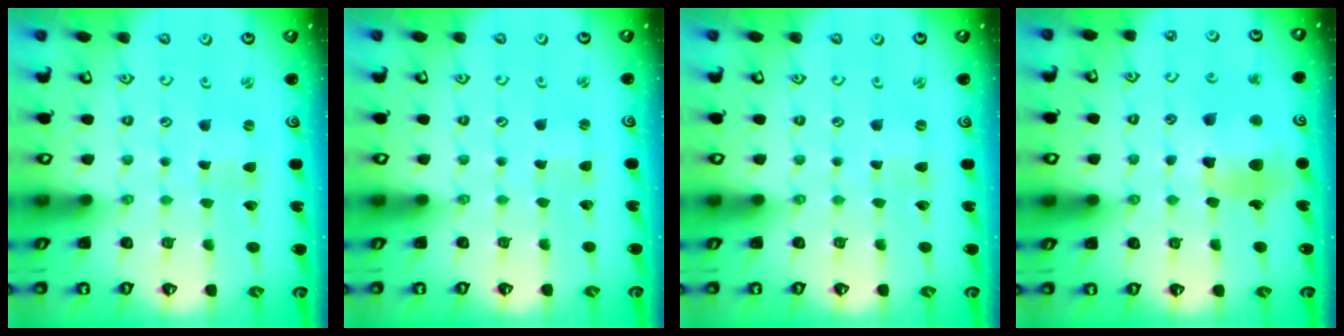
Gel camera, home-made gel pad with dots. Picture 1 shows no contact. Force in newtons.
{"total": 1.0, "press": 0.9, "slide": 0.1}
{"total": 0.5, "press": 0.4, "slide": 0.3}
{"total": 11.5, "press": 11.4, "slide": 1.3}